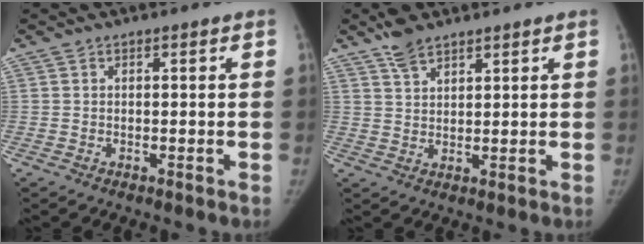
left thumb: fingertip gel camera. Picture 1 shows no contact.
{"total": 4.9, "force": [3.9, 2.0, 2.2], "torque": [-0.033, -0.014, 0.078]}